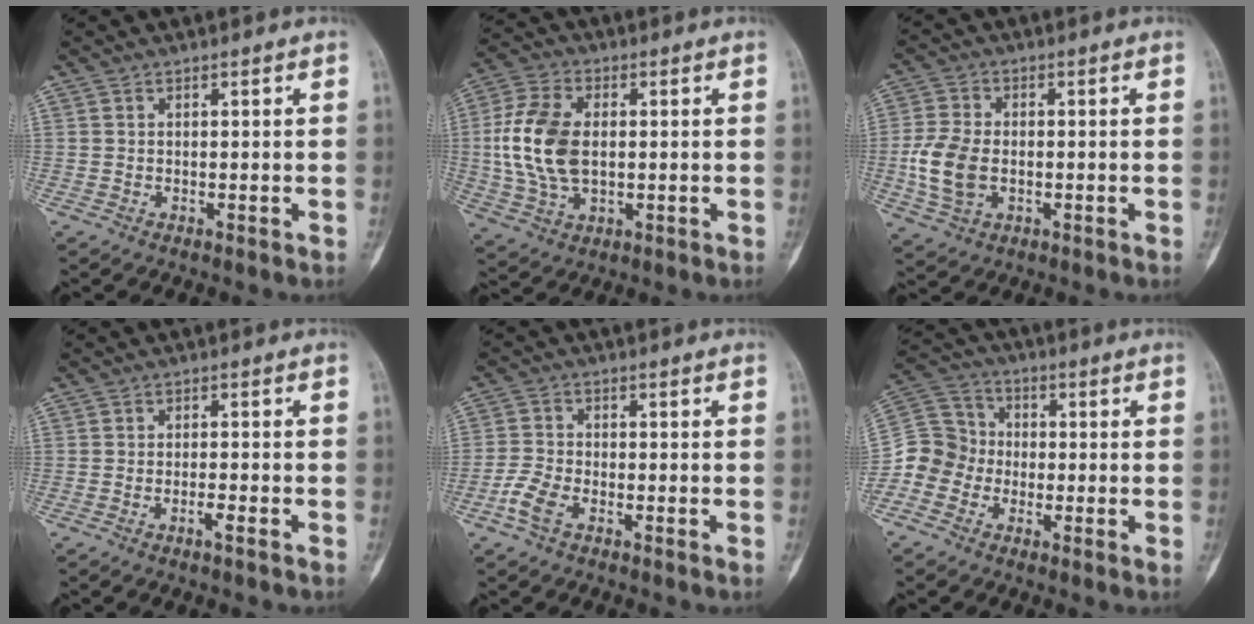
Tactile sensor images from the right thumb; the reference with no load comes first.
{"total": 13.6, "force": [0.5, 8.4, 10.7], "torque": [-0.219, 0.006, 0.009]}
{"total": 8.9, "force": [-1.4, 5.7, 6.6], "torque": [-0.141, 0.003, -0.027]}
{"total": 2.0, "force": [-1.2, 0.3, 1.5], "torque": [-0.032, 0.007, -0.022]}
{"total": 4.5, "force": [-2.5, 2.2, 3.0], "torque": [-0.070, 0.012, -0.055]}
{"total": 9.1, "force": [-3.6, 8.0, 2.4], "torque": [-0.028, 0.044, -0.080]}